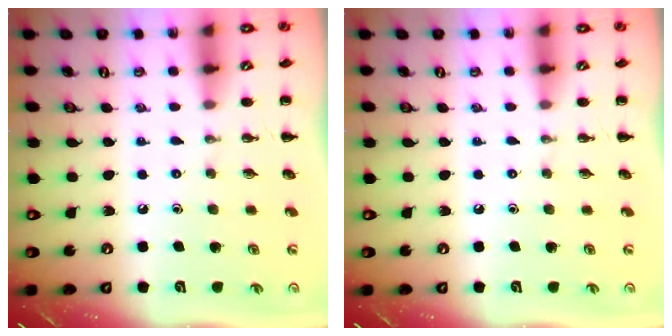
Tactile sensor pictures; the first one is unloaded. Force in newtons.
{"total": 0.0}